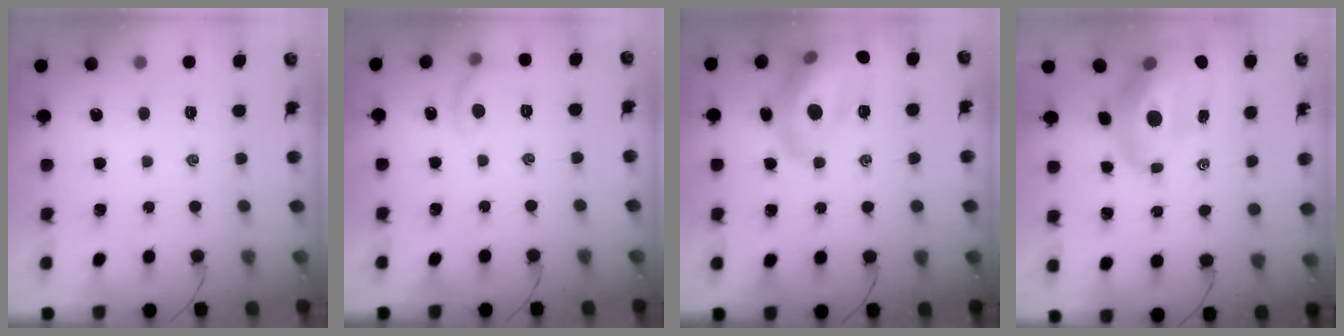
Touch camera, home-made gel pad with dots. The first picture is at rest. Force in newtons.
{"total": 6.9, "press": 6.8, "slide": 0.9}
{"total": 19.4, "press": 19.2, "slide": 3.1}
{"total": 13.9, "press": 13.4, "slide": 3.7}